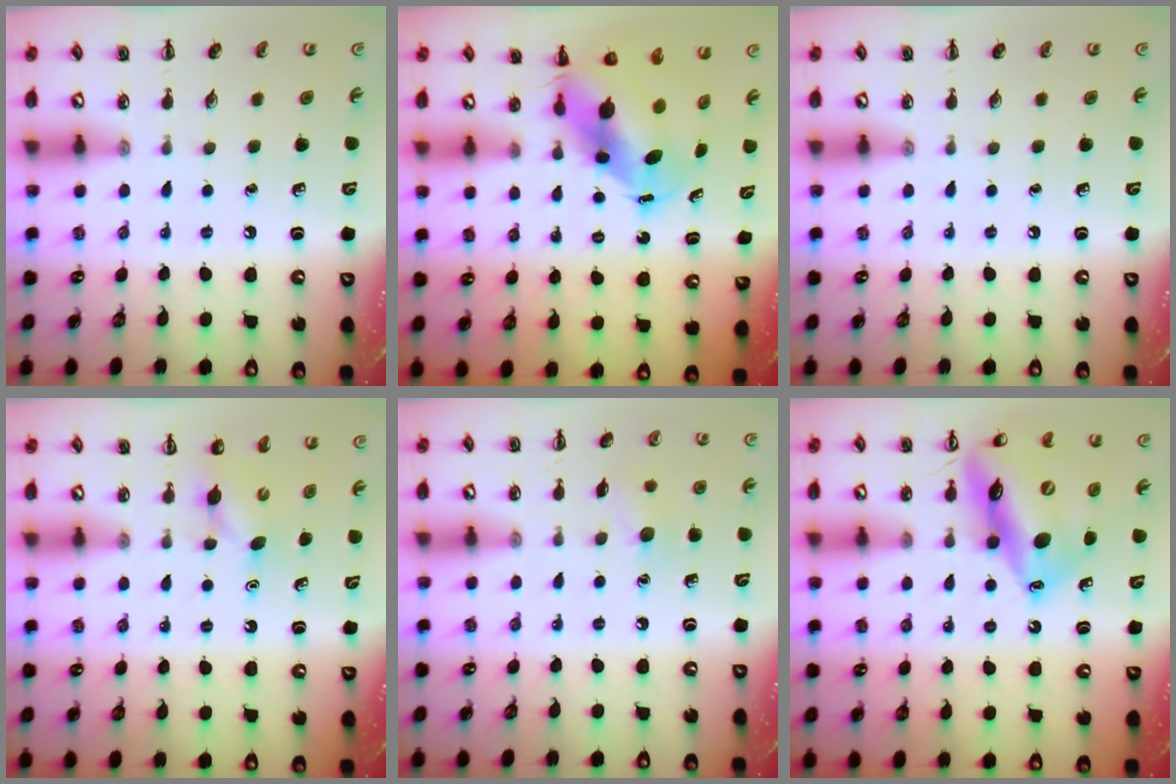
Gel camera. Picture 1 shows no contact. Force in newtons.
{"total": 7.4, "press": 7.3, "slide": 1.6}
{"total": 0.0}
{"total": 3.2, "press": 3.1, "slide": 0.8}
{"total": 7.1, "press": 6.9, "slide": 1.6}
{"total": 16.5, "press": 16.2, "slide": 2.7}